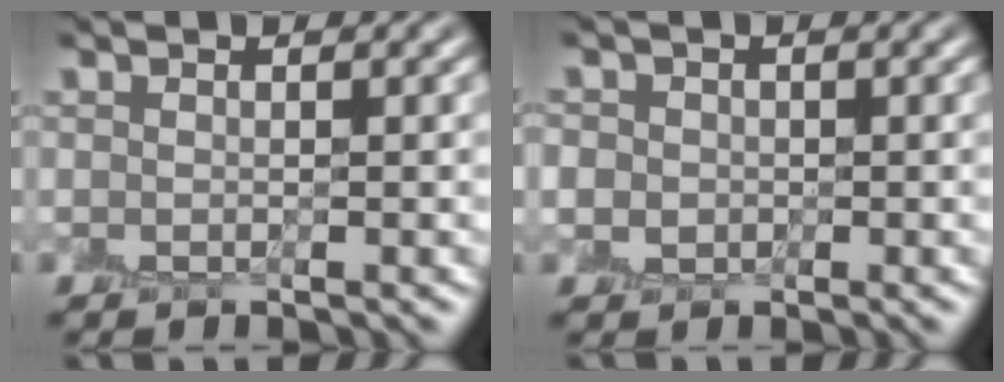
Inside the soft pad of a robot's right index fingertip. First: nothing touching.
{"total": 1.7, "force": [-0.2, 1.6, 0.4], "torque": [-0.001, 0.001, -0.002]}